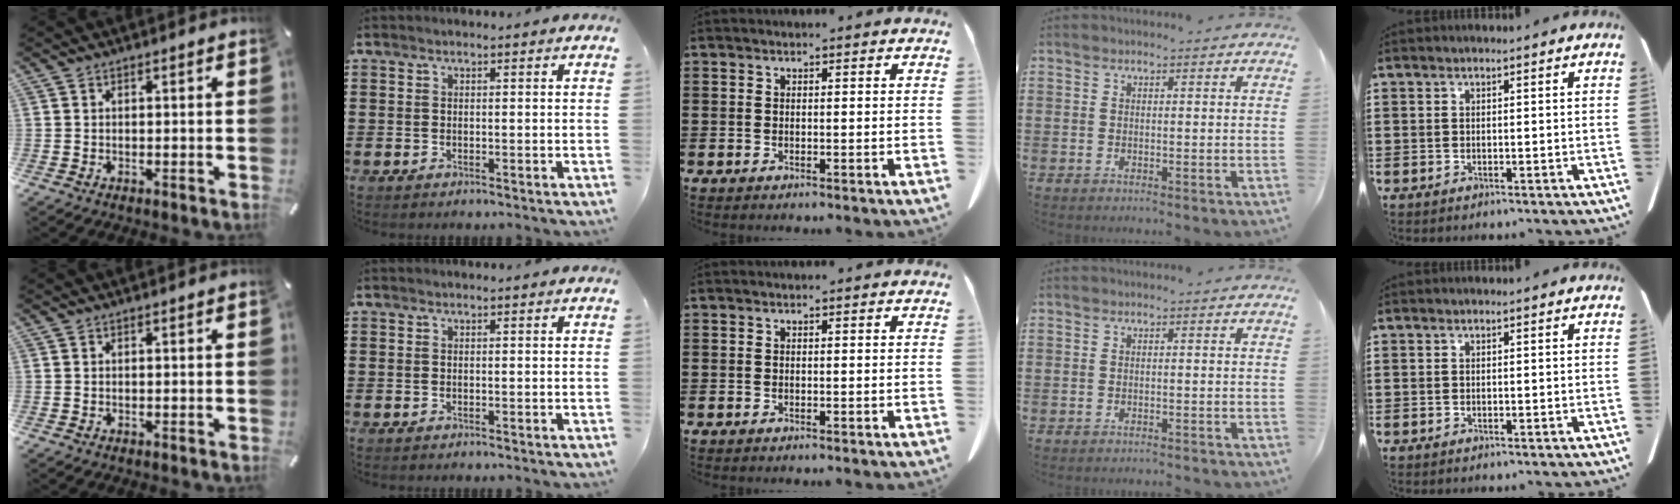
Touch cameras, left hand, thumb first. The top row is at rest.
{"ring": {"total": 0.9, "force": [-0.9, 0.0, 0.1], "torque": [-0.005, -0.001, -0.017]}}